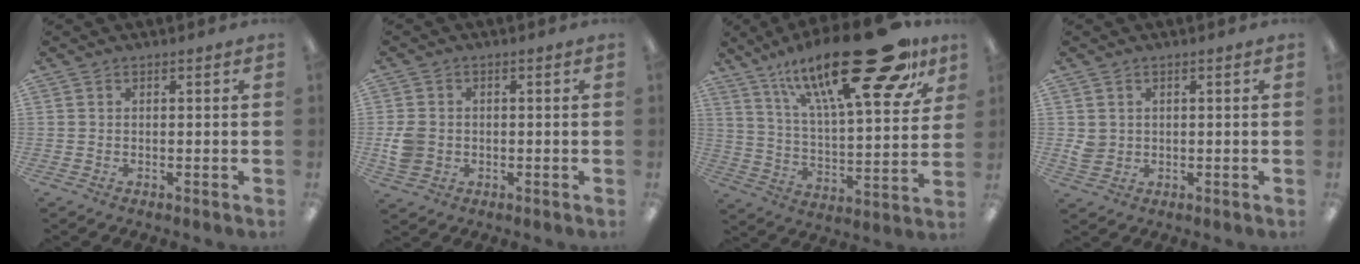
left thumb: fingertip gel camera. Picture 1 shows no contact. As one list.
[{"total": 5.5, "force": [-0.6, 4.9, 2.5], "torque": [-0.043, 0.009, -0.008]}, {"total": 31.2, "force": [19.9, 10.2, 21.7], "torque": [-0.329, -0.112, 0.317]}, {"total": 3.3, "force": [0.7, 3.0, 1.0], "torque": [-0.014, 0.002, 0.013]}]